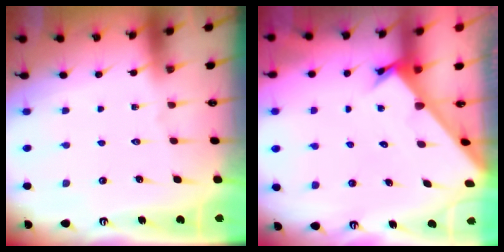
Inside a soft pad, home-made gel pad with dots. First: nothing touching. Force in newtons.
{"total": 2.2, "press": 2.2, "slide": 0.2}